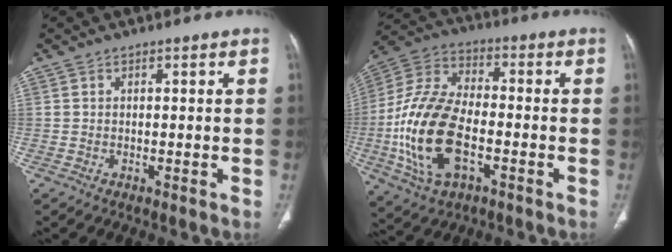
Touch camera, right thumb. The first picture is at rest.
{"total": 19.7, "force": [-4.7, 10.6, 15.9], "torque": [-0.328, 0.020, -0.084]}